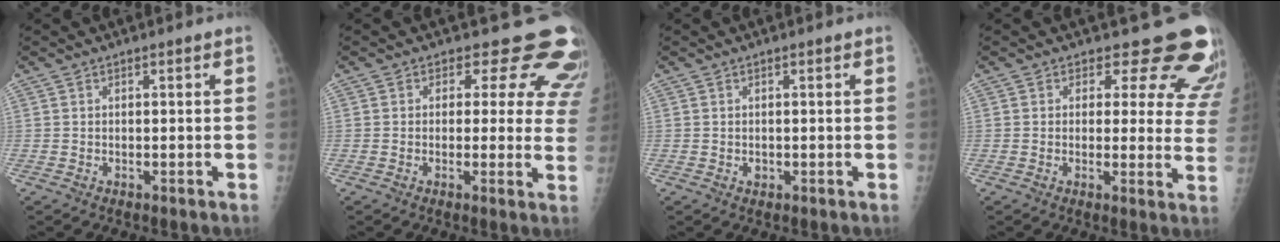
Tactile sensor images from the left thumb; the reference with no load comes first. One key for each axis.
{"total": 13.0, "fx": 10.0, "fy": 7.0, "fz": 4.3, "tx": 0.012, "ty": -0.048, "tz": 0.084}
{"total": 0.8, "fx": 0.0, "fy": 0.7, "fz": 0.3, "tx": 0.000, "ty": 0.001, "tz": 0.001}
{"total": 13.7, "fx": 11.5, "fy": 6.1, "fz": 4.4, "tx": 0.006, "ty": -0.080, "tz": 0.104}